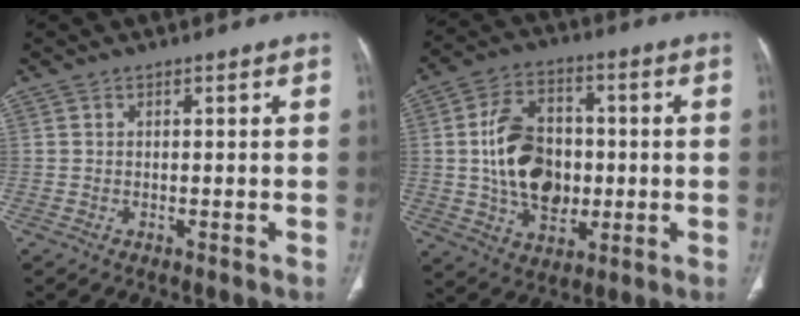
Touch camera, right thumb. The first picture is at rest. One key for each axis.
{"total": 15.8, "fx": -0.2, "fy": 11.1, "fz": 11.2, "tx": -0.168, "ty": 0.011, "tz": 0.002}